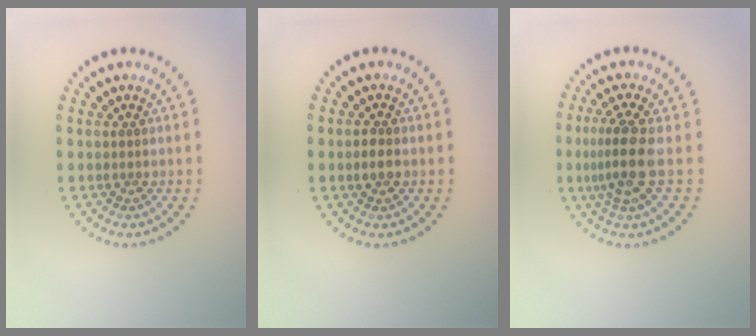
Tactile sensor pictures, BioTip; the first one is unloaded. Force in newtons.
{"total": 1.4, "press": 1.4, "slide": 0.1}
{"total": 4.0, "press": 3.4, "slide": 2.1}